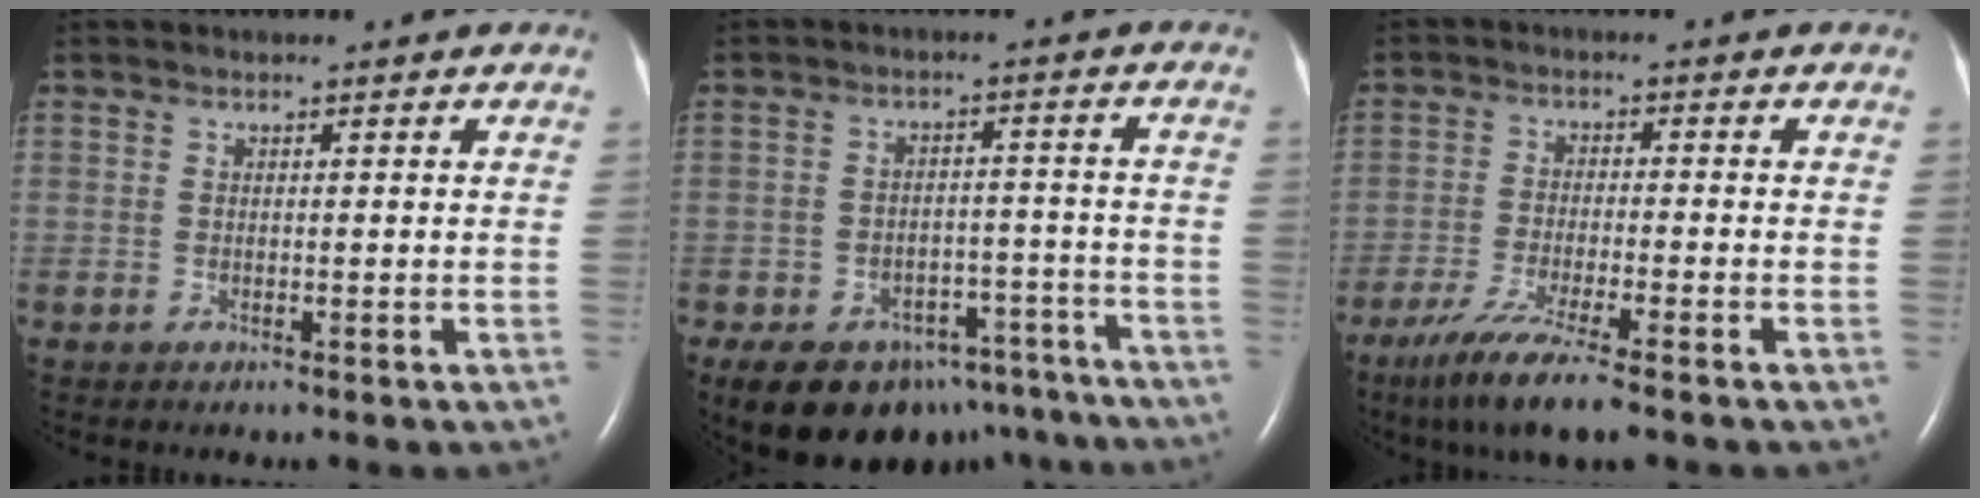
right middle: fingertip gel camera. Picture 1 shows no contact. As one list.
[{"total": 17.3, "force": [-12.5, 9.7, 6.8], "torque": [-0.115, 0.011, -0.156]}, {"total": 8.8, "force": [-6.3, 0.1, 6.1], "torque": [-0.114, -0.026, -0.108]}]